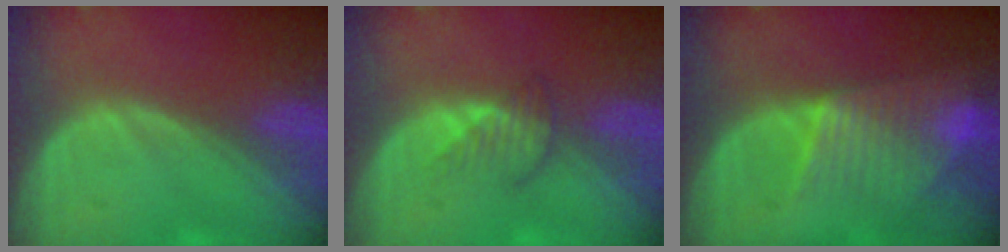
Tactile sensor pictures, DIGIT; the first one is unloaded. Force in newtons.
{"total": 2.8, "press": 2.7, "slide": 0.8}
{"total": 7.5, "press": 7.0, "slide": 2.5}